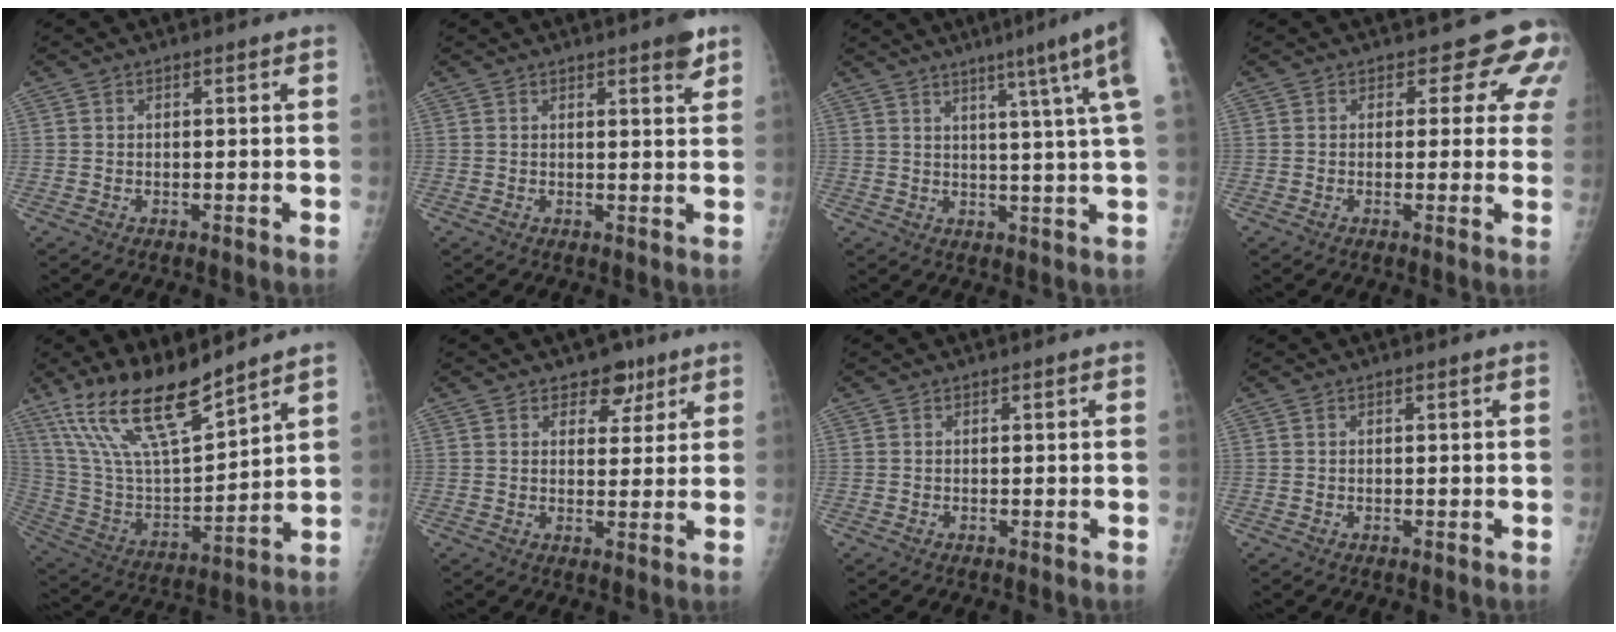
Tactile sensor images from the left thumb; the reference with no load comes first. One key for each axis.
{"total": 3.4, "fx": 2.3, "fy": 0.6, "fz": 2.5, "tx": -0.027, "ty": -0.013, "tz": 0.028}
{"total": 13.2, "fx": 7.0, "fy": -0.8, "fz": 11.2, "tx": -0.149, "ty": -0.020, "tz": 0.079}
{"total": 6.0, "fx": 3.7, "fy": 3.6, "fz": 3.0, "tx": 0.000, "ty": -0.018, "tz": 0.021}
{"total": 17.8, "fx": 13.8, "fy": 3.9, "fz": 10.5, "tx": -0.173, "ty": -0.070, "tz": 0.274}
{"total": 5.2, "fx": 3.4, "fy": 3.5, "fz": 1.9, "tx": 0.011, "ty": -0.019, "tz": 0.047}
{"total": 0.0}
{"total": 0.0}